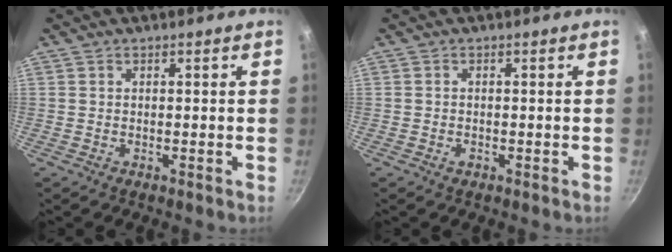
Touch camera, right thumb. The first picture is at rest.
{"total": 0.9, "force": [-0.5, 0.6, 0.5], "torque": [-0.008, 0.001, -0.008]}